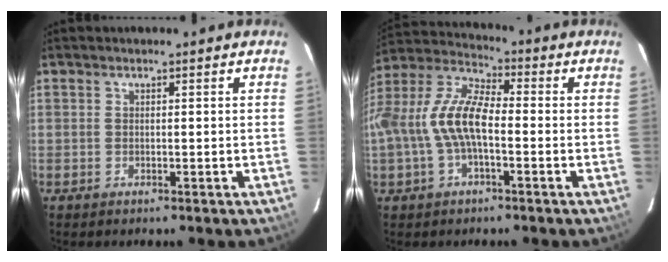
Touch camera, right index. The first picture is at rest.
{"total": 13.3, "force": [-2.2, 5.7, 11.8], "torque": [-0.245, 0.013, -0.045]}